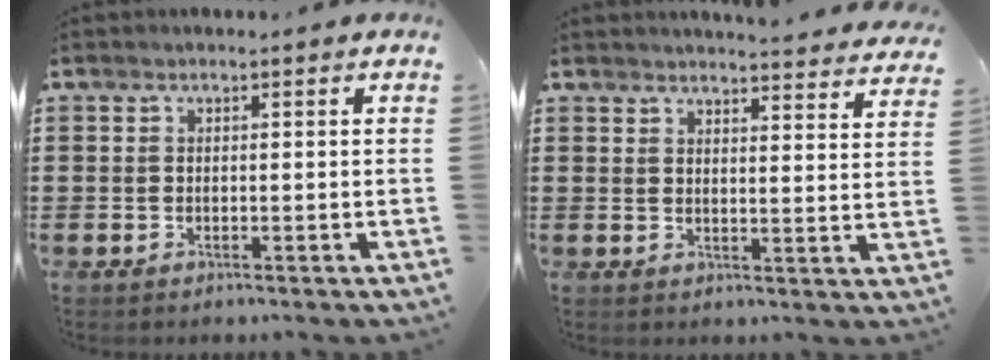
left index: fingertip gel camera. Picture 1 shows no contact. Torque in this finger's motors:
{"motor_torque": [1.09, -1.05, 0.13, 0.05]}